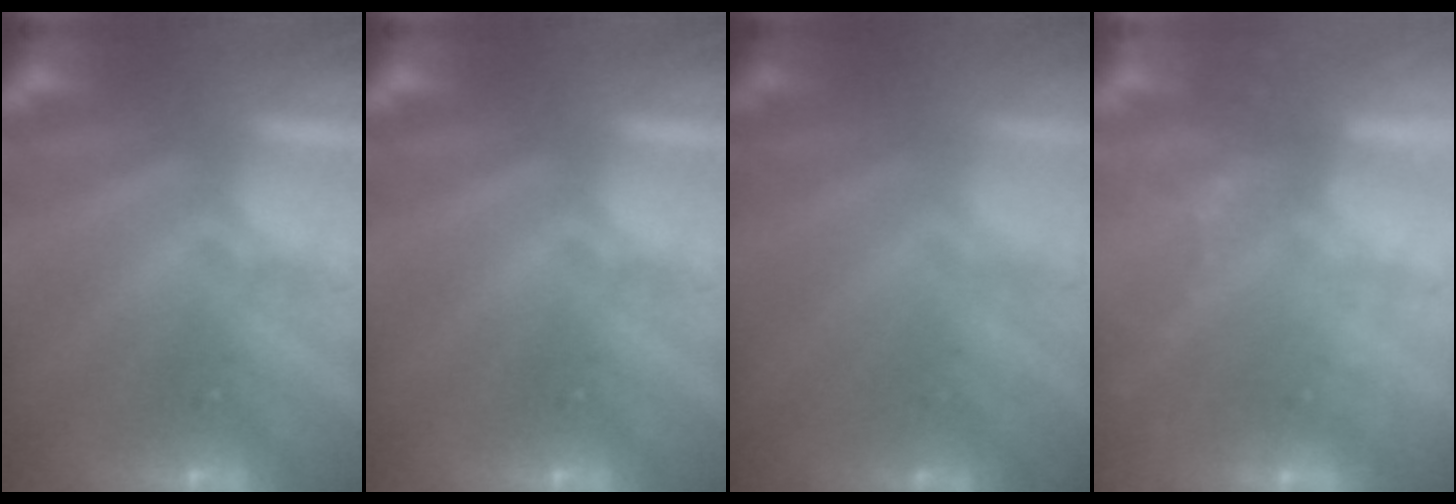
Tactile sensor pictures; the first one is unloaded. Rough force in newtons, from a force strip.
{"total": 0.0}
{"total": 1.4}
{"total": 2.2}